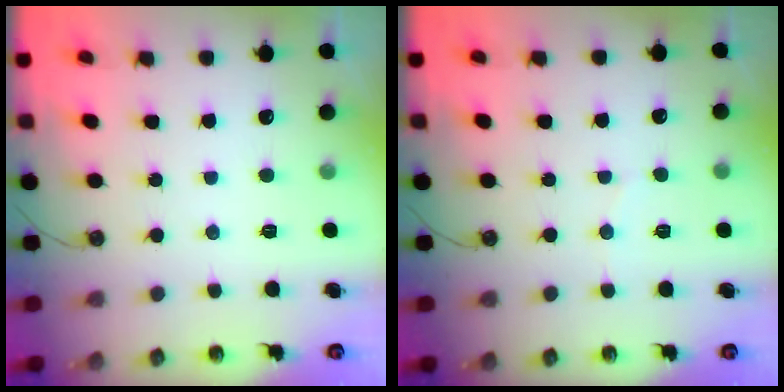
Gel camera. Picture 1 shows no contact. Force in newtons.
{"total": 2.7, "press": 2.7, "slide": 0.3}